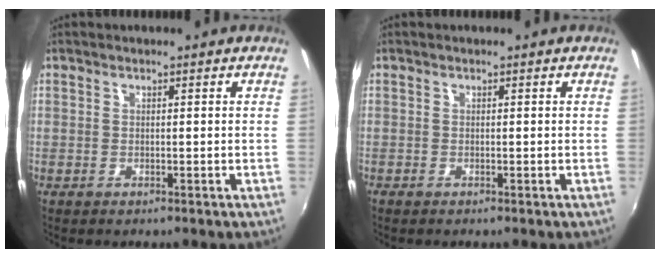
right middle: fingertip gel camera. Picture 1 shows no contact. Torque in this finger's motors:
{"motor_torque": [-0.03, -0.03, 0.00, 0.00]}